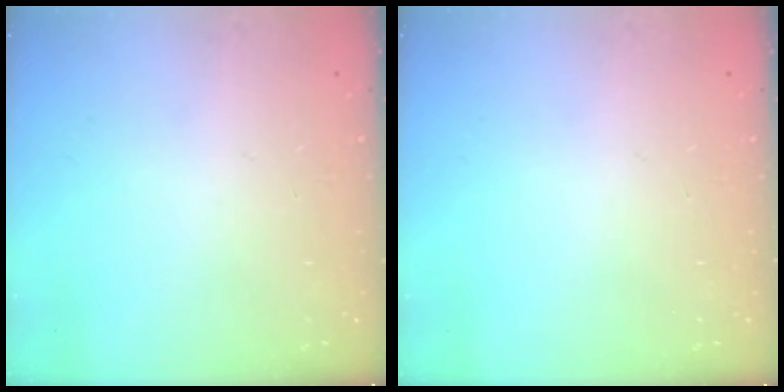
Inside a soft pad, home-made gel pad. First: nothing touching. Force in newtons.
{"total": 0.0}